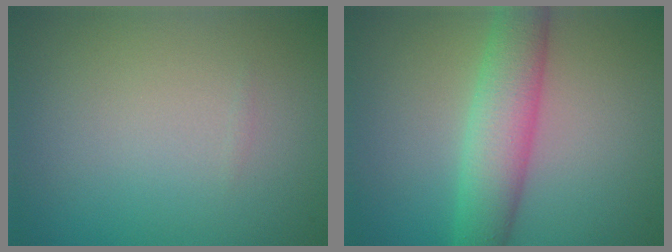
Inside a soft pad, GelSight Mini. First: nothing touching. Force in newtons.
{"total": 4.8, "press": 4.8, "slide": 0.2}